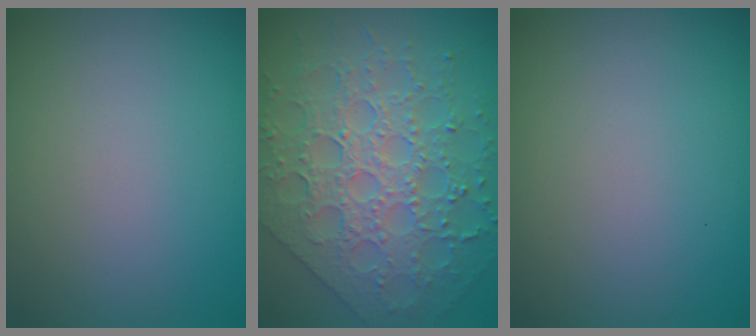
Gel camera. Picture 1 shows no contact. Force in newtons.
{"total": 6.3, "press": 5.6, "slide": 2.9}
{"total": 0.0}